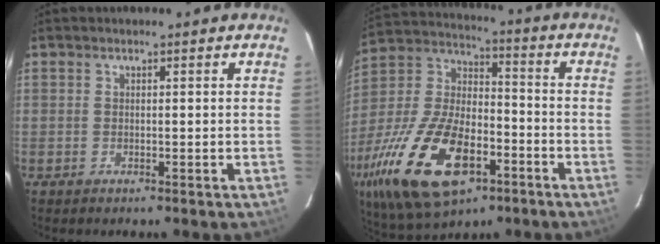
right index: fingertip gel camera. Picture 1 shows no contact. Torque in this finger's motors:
{"motor_torque": [1.66, -0.48, 1.05, 0.21]}